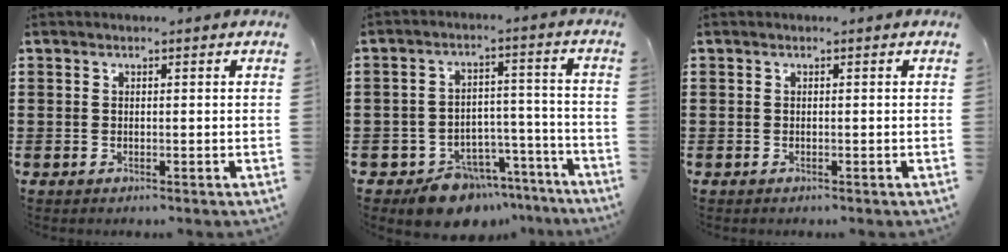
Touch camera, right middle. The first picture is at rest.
{"total": 8.4, "force": [-7.3, 3.7, 1.8], "torque": [-0.022, 0.043, -0.131]}
{"total": 0.0}